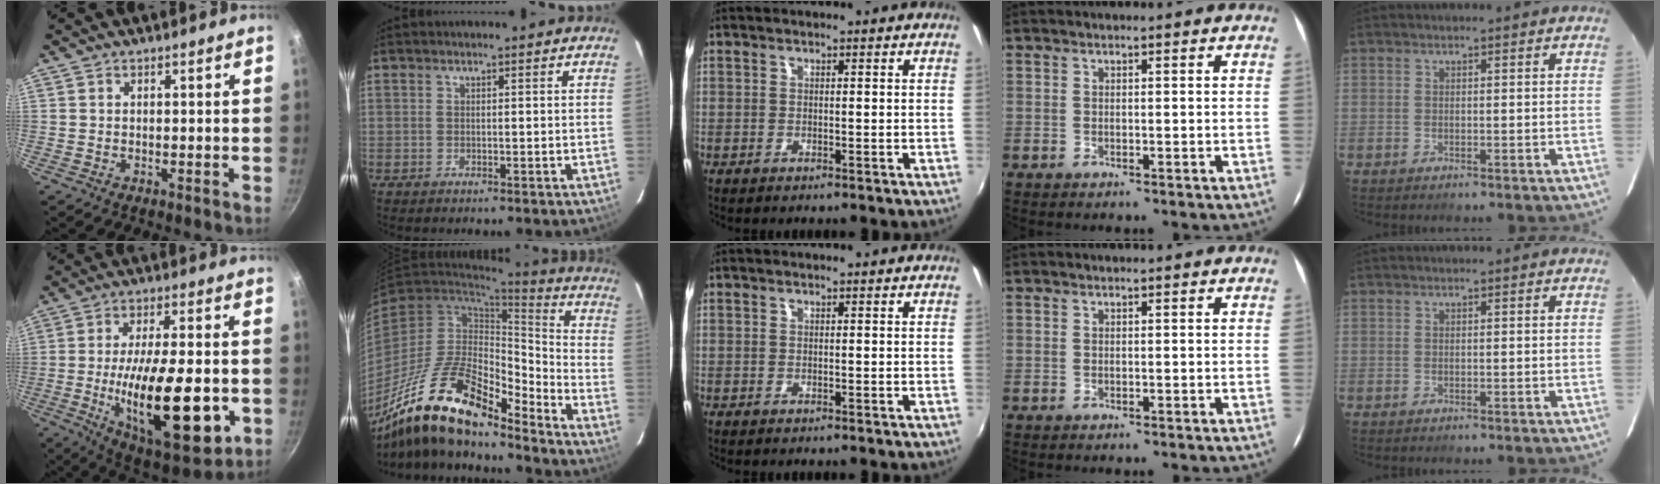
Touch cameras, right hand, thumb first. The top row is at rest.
{"thumb": {"total": 24.4, "force": [-5.2, 8.8, 22.2], "torque": [-0.340, 0.000, -0.075]}, "index": {"total": 20.6, "force": [-15.6, 6.3, 12.0], "torque": [-0.226, -0.013, -0.283]}}